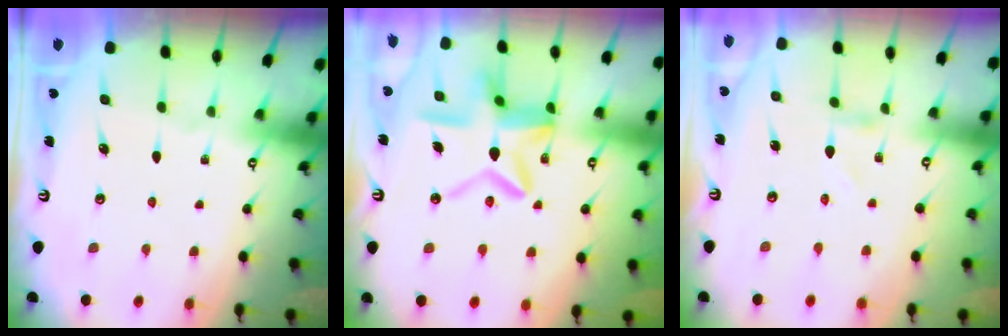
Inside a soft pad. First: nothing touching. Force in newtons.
{"total": 13.7, "press": 13.6, "slide": 1.6}
{"total": 1.1, "press": 1.1, "slide": 0.1}